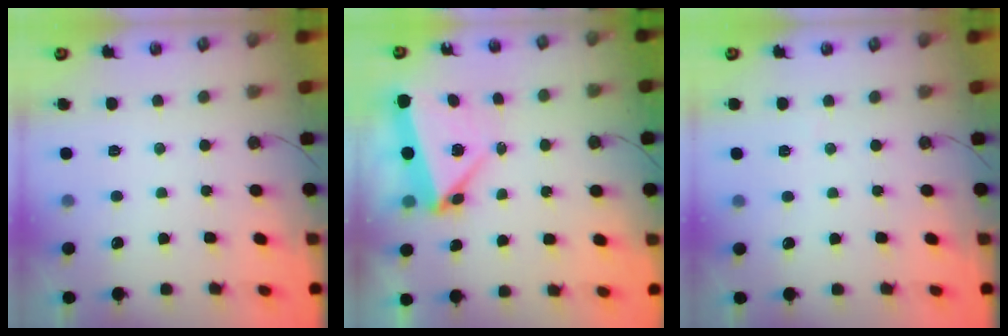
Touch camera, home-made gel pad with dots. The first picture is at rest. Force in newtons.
{"total": 5.7, "press": 5.2, "slide": 2.4}
{"total": 1.6, "press": 1.4, "slide": 0.7}